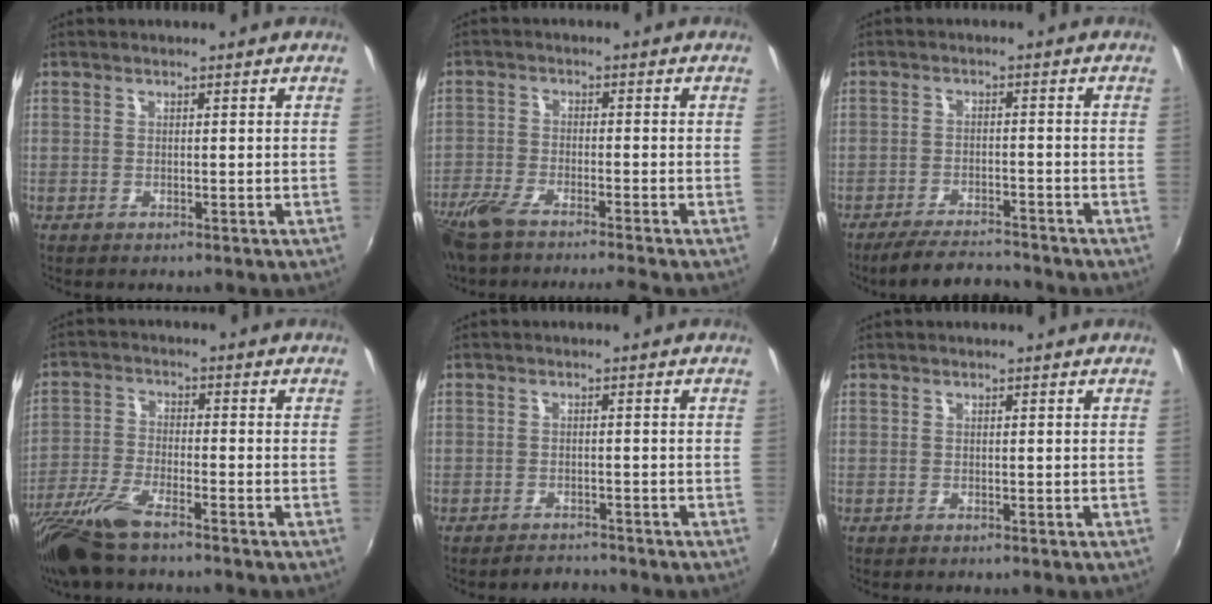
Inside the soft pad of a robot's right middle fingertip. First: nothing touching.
{"total": 10.2, "force": [-8.7, 0.9, 5.4], "torque": [-0.136, -0.033, -0.159]}
{"total": 8.3, "force": [-7.6, 1.1, 3.0], "torque": [-0.080, -0.004, -0.124]}
{"total": 10.8, "force": [-8.3, 2.0, 6.6], "torque": [-0.151, -0.029, -0.163]}
{"total": 2.7, "force": [-2.6, 0.6, 0.1], "torque": [-0.009, 0.001, -0.041]}
{"total": 0.0}